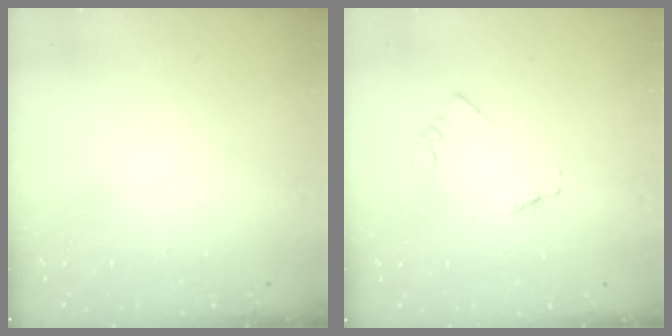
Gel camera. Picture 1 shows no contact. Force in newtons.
{"total": 0.7, "press": 0.7, "slide": 0.1}